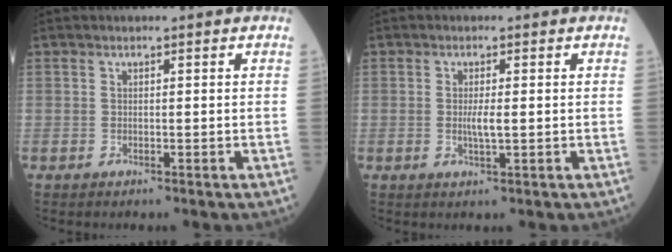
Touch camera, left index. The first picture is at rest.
{"total": 2.2, "force": [0.0, 0.2, 2.2], "torque": [-0.046, -0.003, 0.001]}